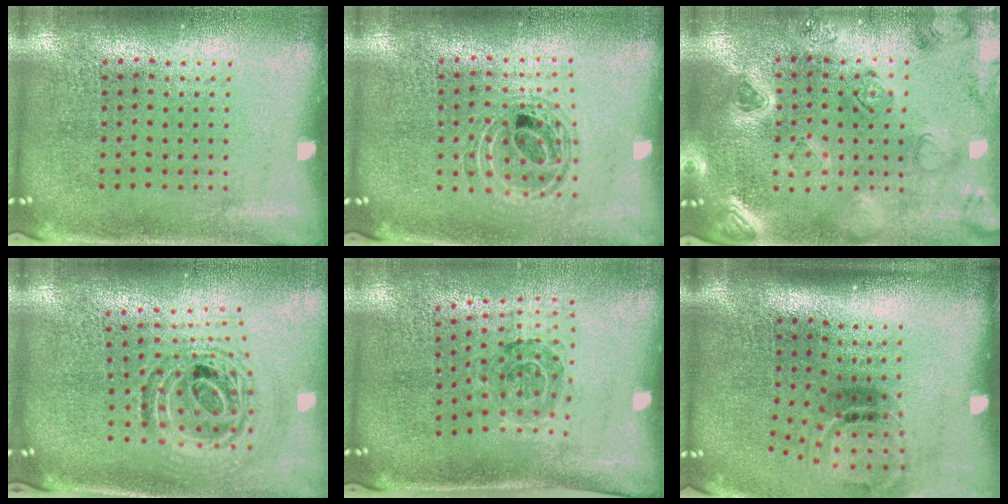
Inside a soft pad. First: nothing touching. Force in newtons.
{"total": 0.5, "press": 0.5, "slide": 0.1}
{"total": 2.3, "press": 2.3, "slide": 0.4}
{"total": 1.2, "press": 1.1, "slide": 0.5}
{"total": 1.1, "press": 1.1, "slide": 0.4}
{"total": 1.7, "press": 1.0, "slide": 1.3}